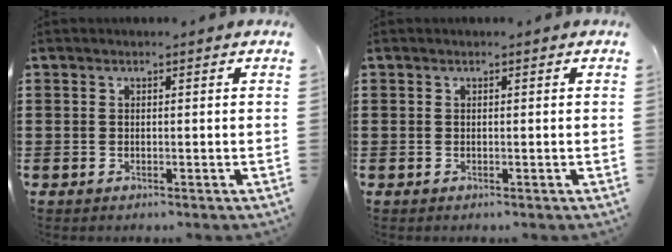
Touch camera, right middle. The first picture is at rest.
{"total": 0.0}